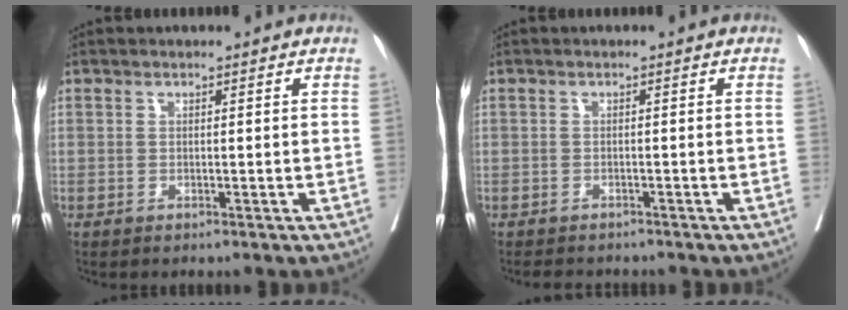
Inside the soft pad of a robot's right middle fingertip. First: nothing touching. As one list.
[{"total": 4.6, "force": [-4.1, 1.7, 1.3], "torque": [-0.014, -0.003, -0.054]}]